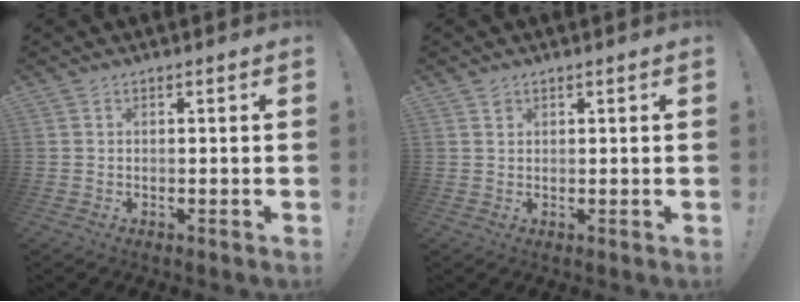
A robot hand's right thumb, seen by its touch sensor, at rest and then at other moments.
{"total": 1.1, "force": [0.8, 0.8, 0.1], "torque": [0.002, -0.001, 0.014]}